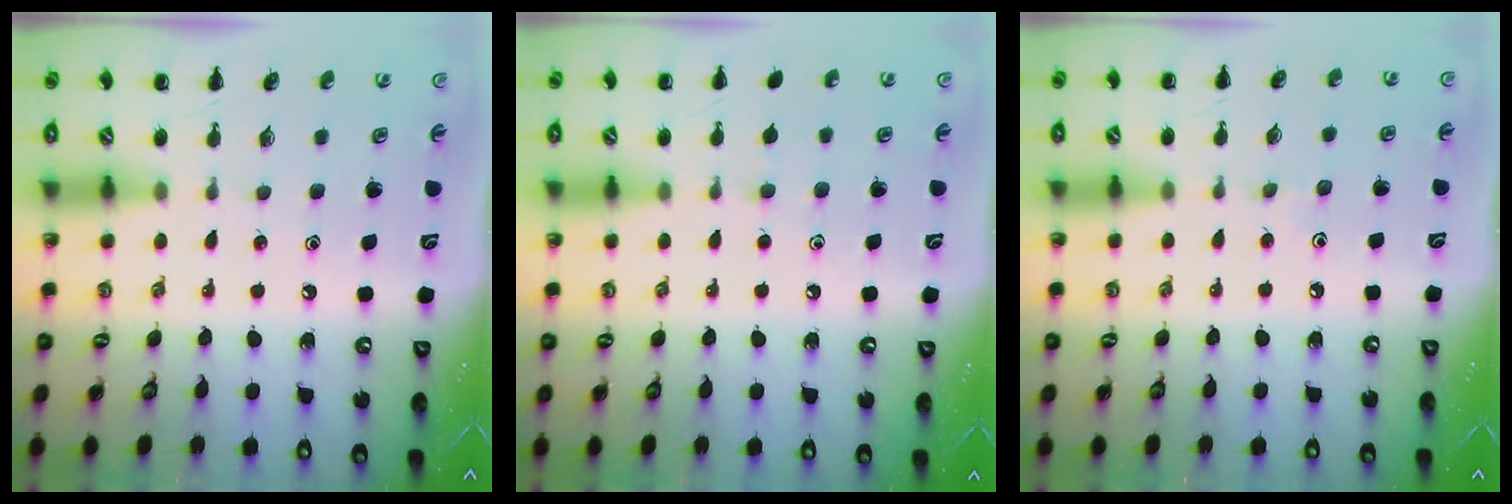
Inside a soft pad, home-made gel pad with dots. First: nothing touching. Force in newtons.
{"total": 4.4, "press": 4.2, "slide": 1.1}
{"total": 2.2, "press": 2.1, "slide": 0.9}